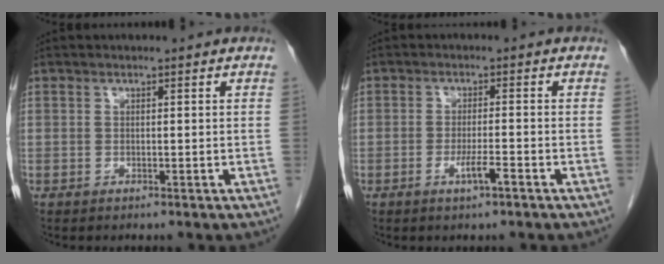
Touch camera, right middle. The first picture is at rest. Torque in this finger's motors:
{"motor_torque": [0.49, -0.18, 0.02, 0.05]}